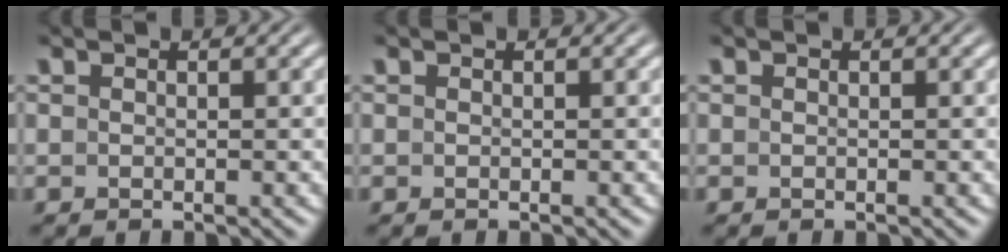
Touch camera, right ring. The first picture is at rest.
{"total": 0.0}
{"total": 0.0}